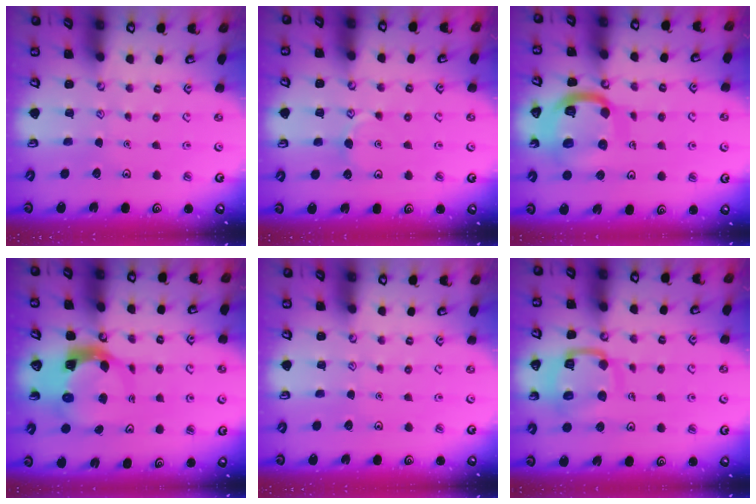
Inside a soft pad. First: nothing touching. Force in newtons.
{"total": 5.9, "press": 5.9, "slide": 0.3}
{"total": 17.4, "press": 17.3, "slide": 1.9}
{"total": 6.3, "press": 6.3, "slide": 0.6}
{"total": 0.0}
{"total": 13.4, "press": 13.4, "slide": 1.4}